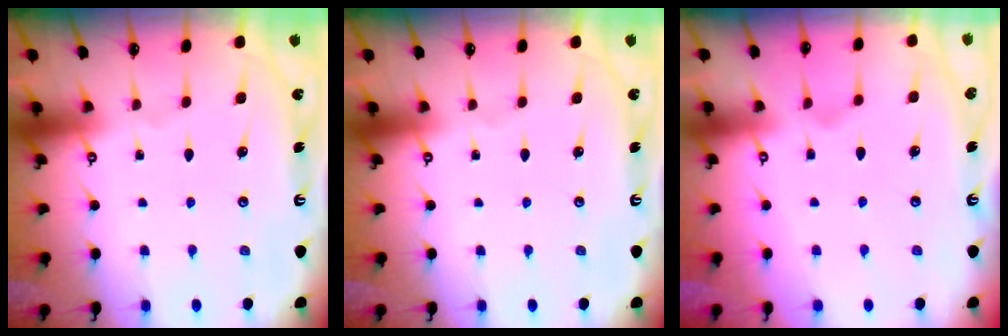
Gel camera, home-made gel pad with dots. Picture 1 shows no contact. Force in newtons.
{"total": 0.0}
{"total": 1.2, "press": 0.3, "slide": 1.1}